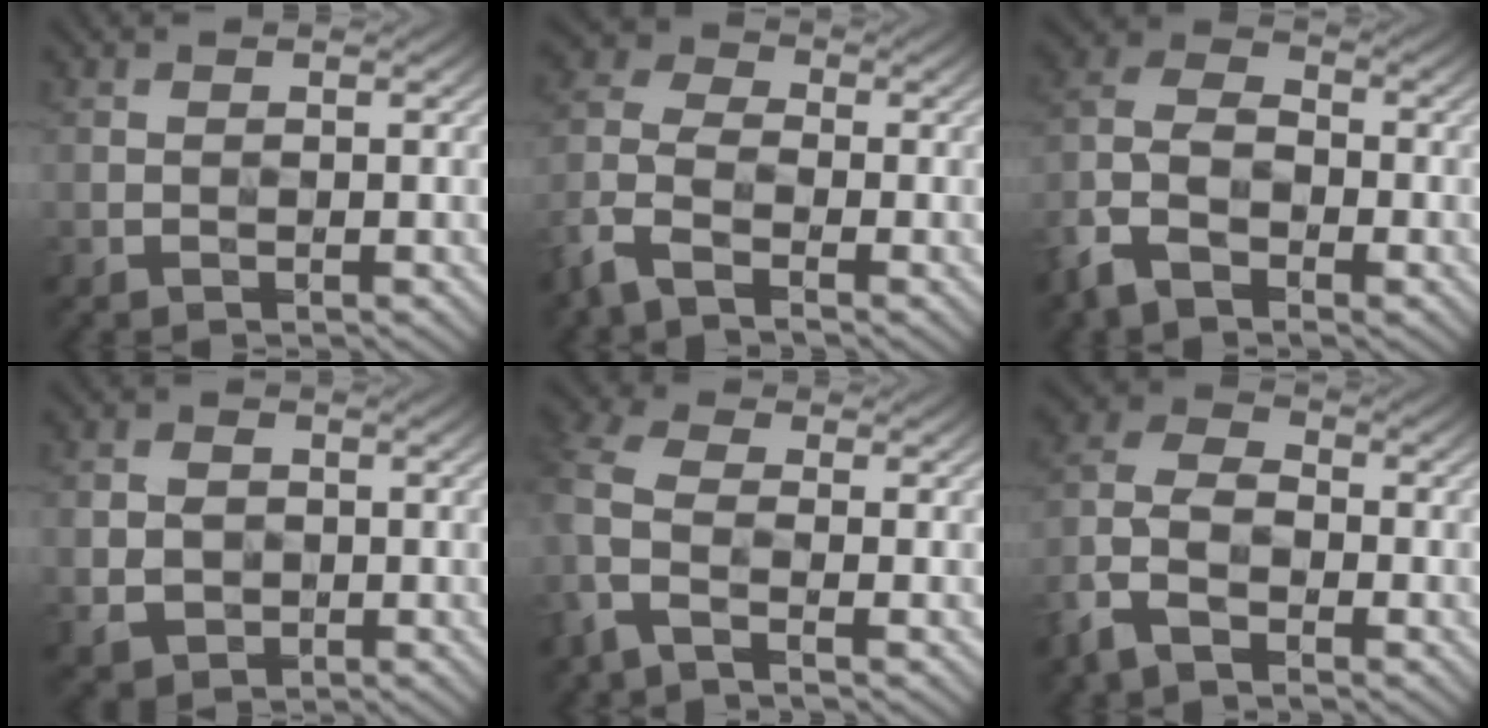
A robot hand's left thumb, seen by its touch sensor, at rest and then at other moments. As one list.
[{"total": 6.6, "force": [-3.9, 3.4, 4.1], "torque": [-0.107, -0.005, -0.097]}, {"total": 8.9, "force": [-5.0, 4.8, 5.5], "torque": [-0.130, -0.011, -0.113]}, {"total": 3.9, "force": [-0.5, 3.4, 1.8], "torque": [-0.043, -0.005, -0.012]}, {"total": 5.6, "force": [-1.9, 2.6, 4.6], "torque": [-0.125, 0.003, -0.058]}, {"total": 7.5, "force": [-4.2, 4.0, 4.7], "torque": [-0.119, -0.007, -0.100]}]